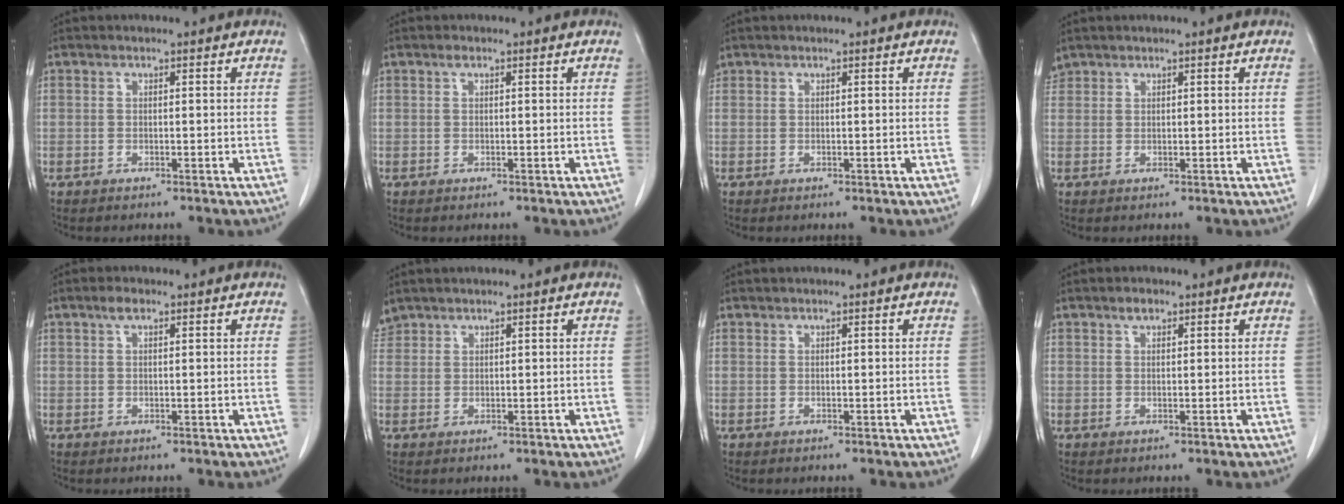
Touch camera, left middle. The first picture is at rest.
{"total": 0.5, "force": [0.3, 0.2, 0.4], "torque": [-0.007, 0.002, 0.004]}
{"total": 0.6, "force": [0.5, 0.4, 0.0], "torque": [-0.002, 0.012, 0.010]}
{"total": 1.4, "force": [1.3, 0.5, -0.1], "torque": [-0.004, 0.014, 0.028]}
{"total": 1.5, "force": [0.9, 0.5, 1.1], "torque": [-0.022, 0.008, 0.016]}
{"total": 2.0, "force": [1.8, 0.6, -0.2], "torque": [-0.003, 0.014, 0.040]}
{"total": 0.0}
{"total": 1.4, "force": [0.9, 0.6, 0.8], "torque": [-0.015, 0.003, 0.016]}